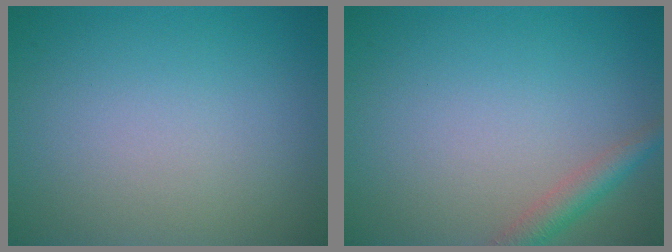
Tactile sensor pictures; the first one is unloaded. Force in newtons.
{"total": 2.4, "press": 2.4, "slide": 0.1}